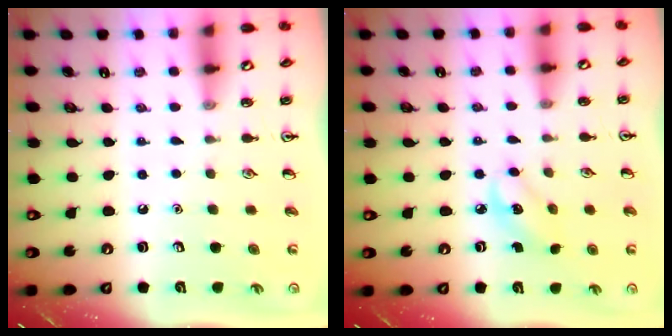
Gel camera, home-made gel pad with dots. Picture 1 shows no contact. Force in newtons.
{"total": 3.0, "press": 2.9, "slide": 0.8}